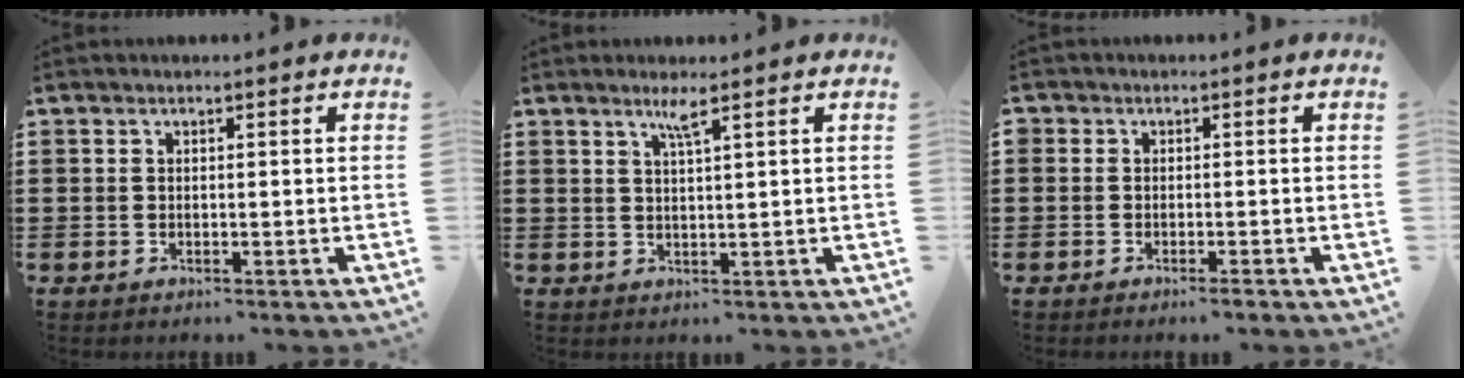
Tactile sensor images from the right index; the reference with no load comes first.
{"total": 2.6, "force": [1.7, -0.3, 1.9], "torque": [-0.041, -0.004, 0.028]}
{"total": 1.0, "force": [-0.9, 0.4, 0.1], "torque": [-0.004, 0.003, -0.019]}